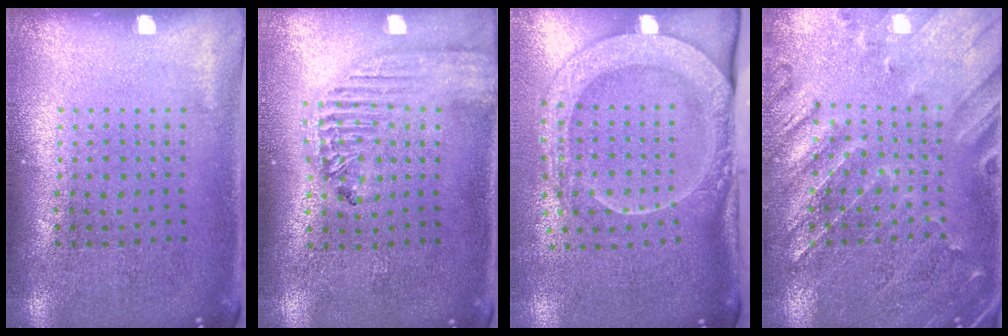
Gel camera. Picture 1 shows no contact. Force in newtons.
{"total": 1.8, "press": 1.6, "slide": 0.7}
{"total": 2.7, "press": 2.1, "slide": 1.7}
{"total": 0.6, "press": 0.4, "slide": 0.4}